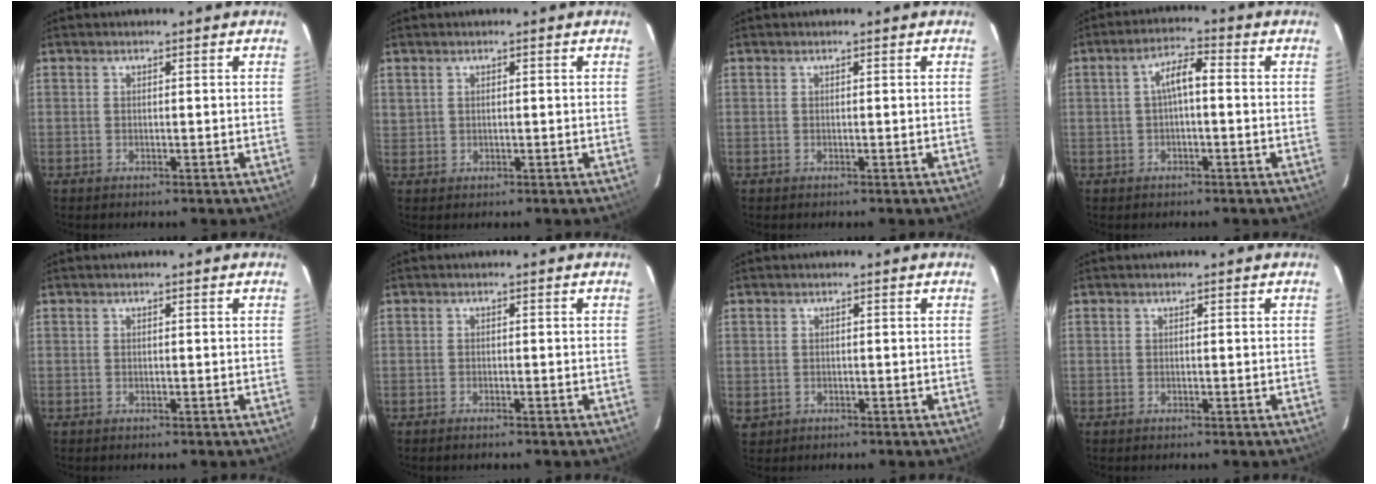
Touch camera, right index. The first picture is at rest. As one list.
[{"total": 1.2, "force": [0.5, 0.9, 0.5], "torque": [-0.010, 0.004, 0.013]}, {"total": 0.0}, {"total": 4.6, "force": [-0.2, 1.5, 4.4], "torque": [-0.083, 0.016, -0.001]}, {"total": 0.0}, {"total": 0.9, "force": [-0.8, 0.1, 0.3], "torque": [-0.009, -0.001, -0.018]}, {"total": 1.9, "force": [-0.1, 1.9, 0.4], "torque": [-0.004, -0.001, 0.000]}, {"total": 0.0}]